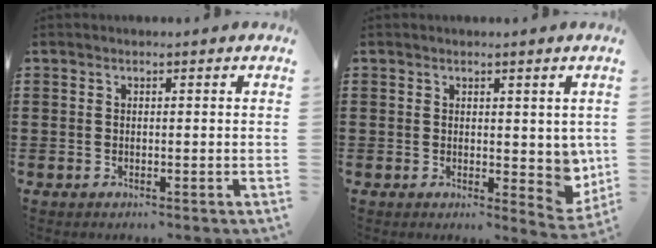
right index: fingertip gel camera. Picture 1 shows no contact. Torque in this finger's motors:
{"motor_torque": [-0.12, 0.05, 0.35, 0.05]}